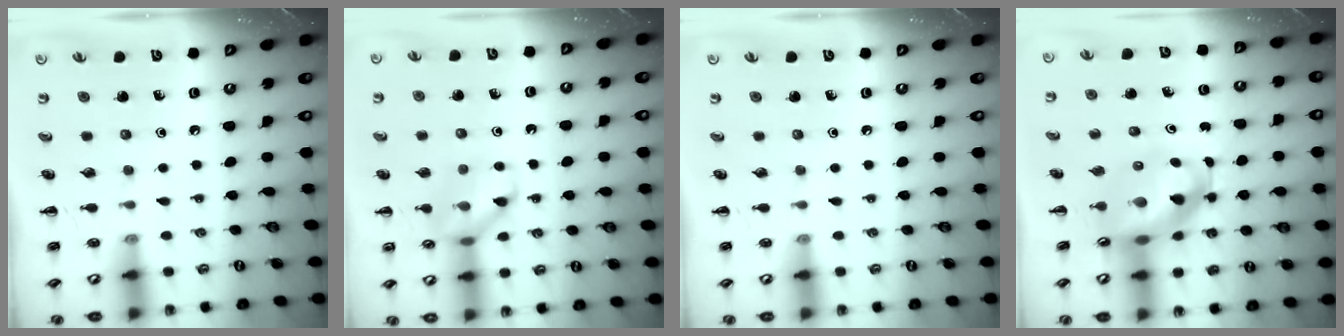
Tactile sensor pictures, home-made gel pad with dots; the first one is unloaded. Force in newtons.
{"total": 10.4, "press": 10.4, "slide": 0.3}
{"total": 0.0}
{"total": 10.5, "press": 10.0, "slide": 3.1}